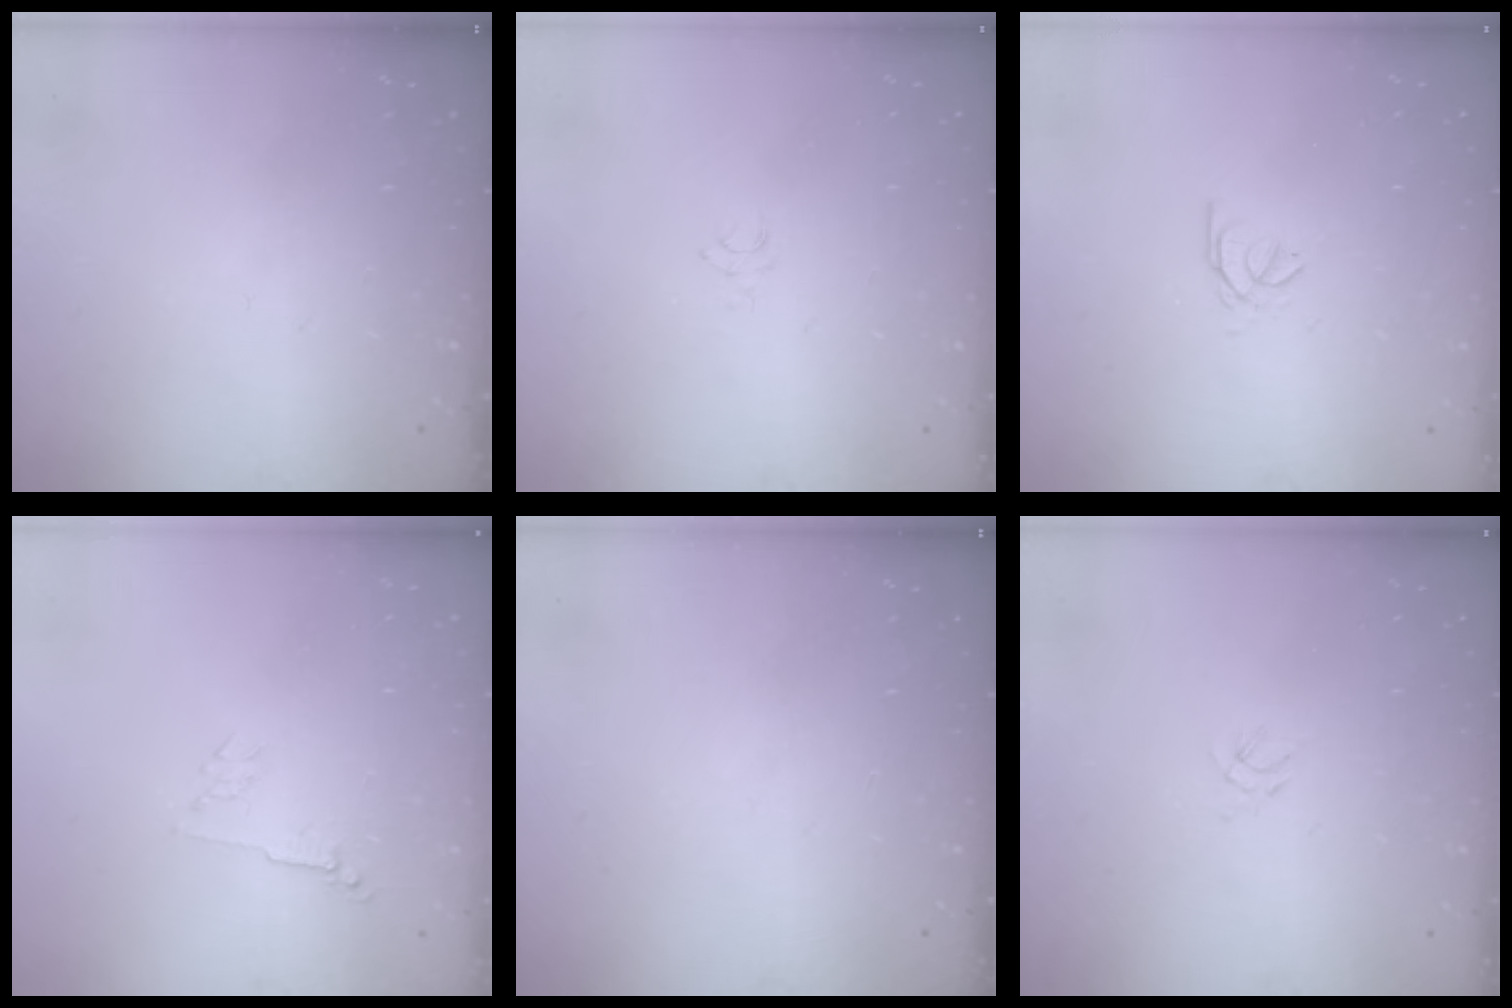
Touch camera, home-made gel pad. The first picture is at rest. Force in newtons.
{"total": 3.7, "press": 3.7, "slide": 0.1}
{"total": 0.7, "press": 0.6, "slide": 0.4}
{"total": 2.8, "press": 2.7, "slide": 0.6}
{"total": 0.0}
{"total": 2.2, "press": 2.2, "slide": 0.5}